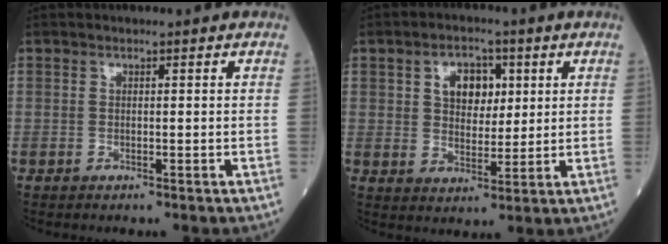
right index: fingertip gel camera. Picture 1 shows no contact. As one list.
[{"total": 6.3, "force": [2.1, 4.1, 4.3], "torque": [-0.068, 0.011, 0.038]}]